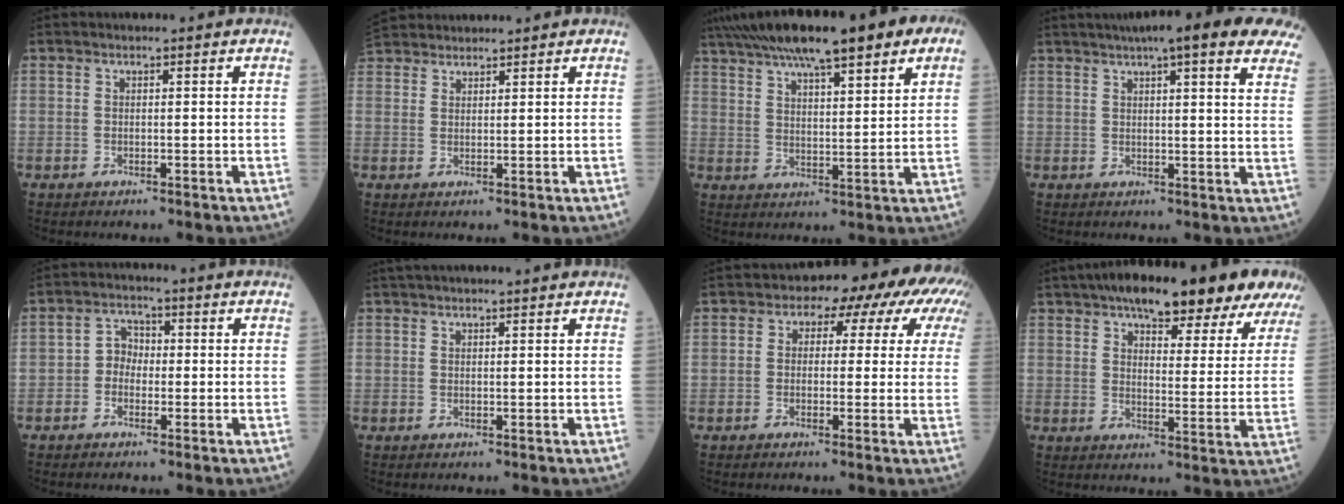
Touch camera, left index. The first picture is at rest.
{"total": 6.5, "force": [6.1, 1.8, 1.4], "torque": [-0.030, 0.037, 0.114]}
{"total": 19.0, "force": [12.8, 3.3, 13.6], "torque": [-0.232, 0.050, 0.182]}
{"total": 18.2, "force": [14.2, 2.2, 11.2], "torque": [-0.152, 0.033, 0.161]}
{"total": 3.0, "force": [-0.6, 2.5, 1.6], "torque": [-0.021, 0.010, -0.021]}
{"total": 6.3, "force": [5.7, 0.2, 2.7], "torque": [-0.036, 0.036, 0.078]}
{"total": 10.2, "force": [5.7, 6.3, 5.6], "torque": [-0.053, 0.041, 0.041]}
{"total": 21.5, "force": [17.0, 5.0, 12.1], "torque": [-0.155, 0.023, 0.206]}